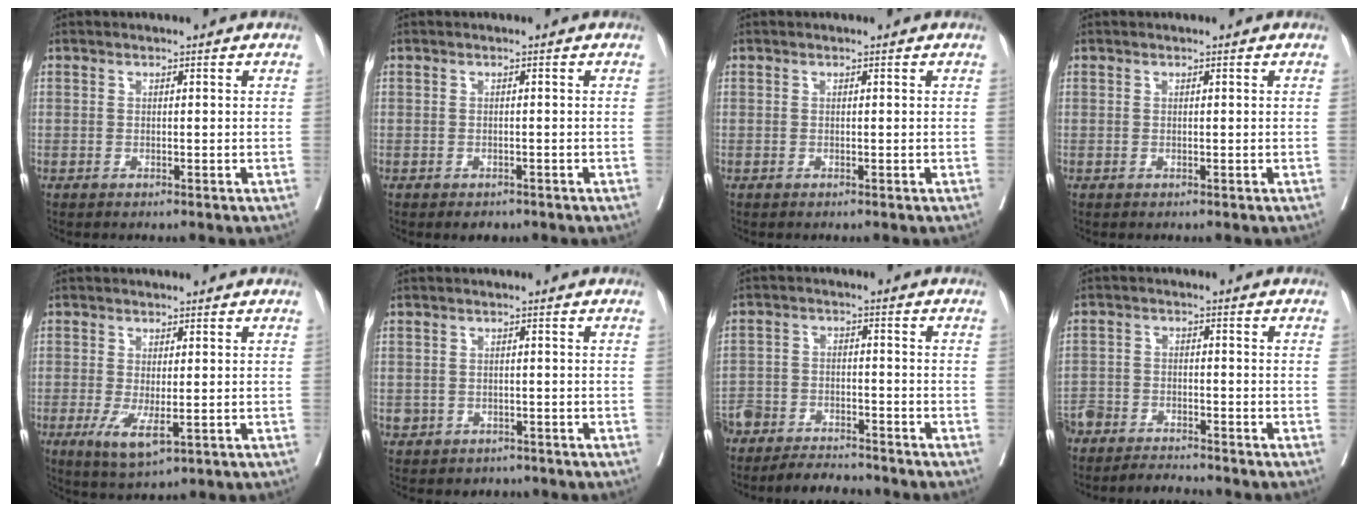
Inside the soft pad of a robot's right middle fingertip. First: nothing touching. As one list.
[{"total": 2.0, "force": [-1.5, 1.0, 0.7], "torque": [-0.008, -0.001, -0.018]}, {"total": 0.0}, {"total": 0.0}, {"total": 5.2, "force": [-1.6, 1.5, 4.7], "torque": [-0.089, -0.015, -0.018]}, {"total": 2.9, "force": [-1.9, 2.2, 0.1], "torque": [-0.004, 0.010, -0.027]}, {"total": 9.6, "force": [-8.9, 2.7, 2.4], "torque": [-0.033, 0.007, -0.141]}, {"total": 7.7, "force": [-7.5, 1.3, 1.4], "torque": [-0.016, 0.003, -0.125]}]